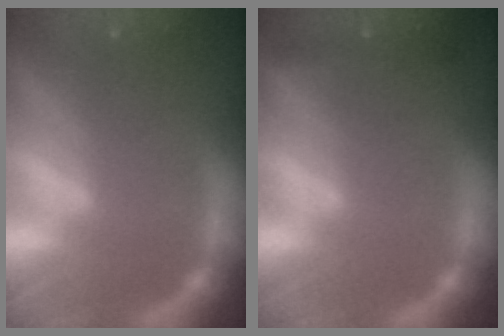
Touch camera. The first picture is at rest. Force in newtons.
{"total": 1.9}